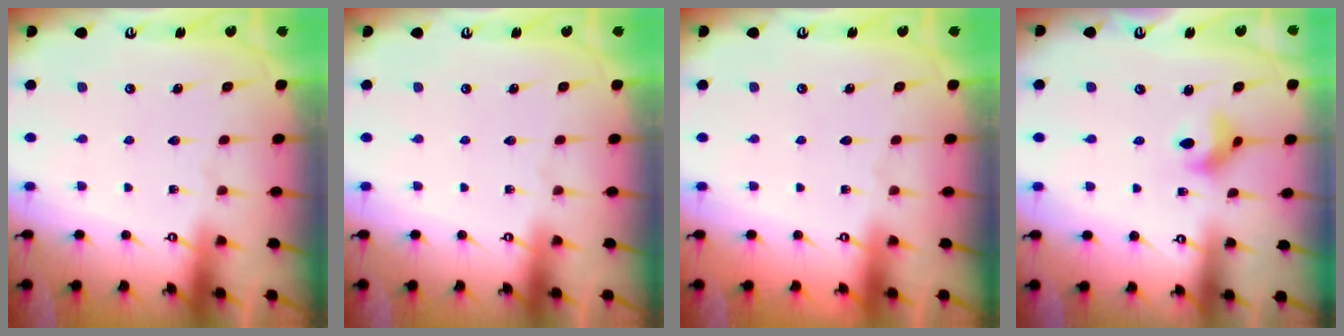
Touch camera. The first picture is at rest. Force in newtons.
{"total": 0.0}
{"total": 0.0}
{"total": 4.5, "press": 4.5, "slide": 0.5}